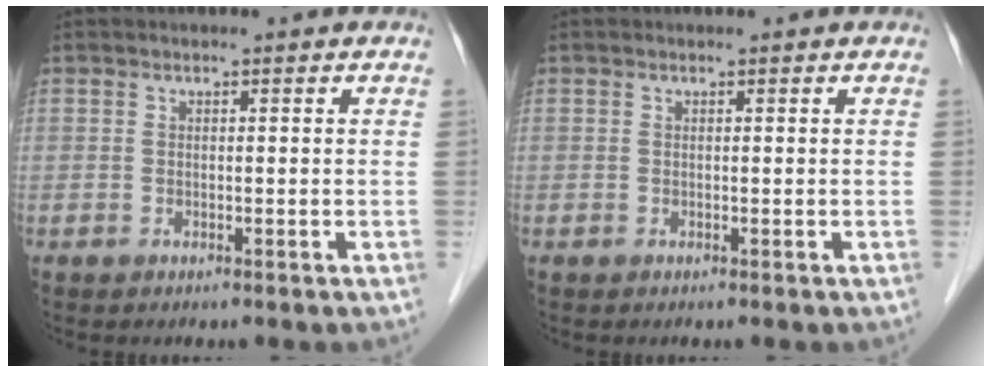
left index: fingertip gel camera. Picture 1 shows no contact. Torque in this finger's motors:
{"motor_torque": [-0.21, -0.13, 0.03, 0.01]}